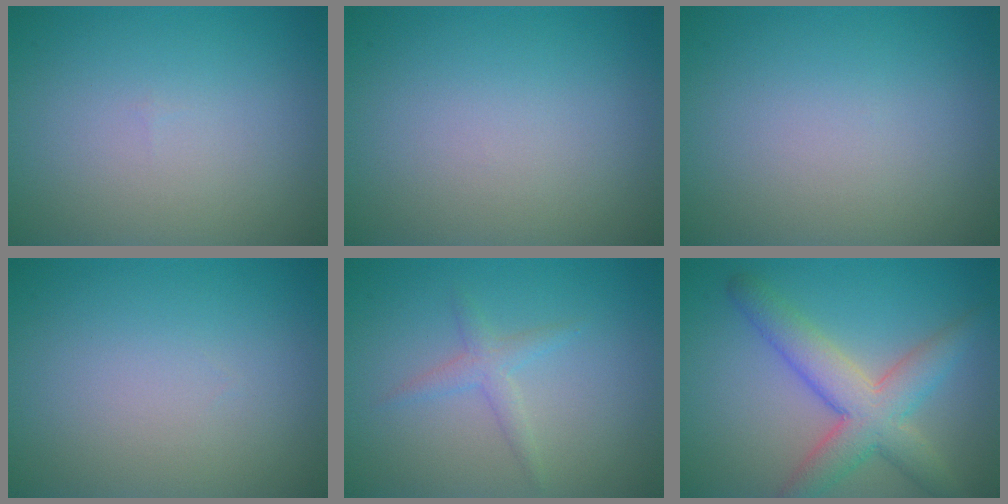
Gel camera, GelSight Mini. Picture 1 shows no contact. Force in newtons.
{"total": 0.0}
{"total": 0.0}
{"total": 0.0}
{"total": 1.6, "press": 1.6, "slide": 0.1}
{"total": 5.9, "press": 5.9, "slide": 0.4}